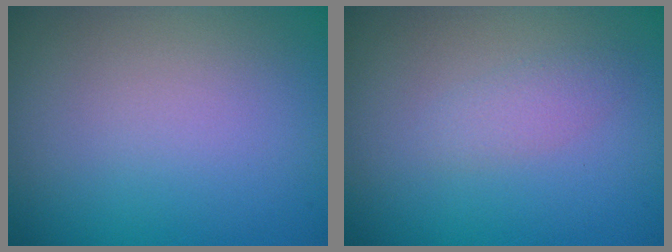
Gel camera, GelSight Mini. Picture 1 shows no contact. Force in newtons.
{"total": 1.3, "press": 1.3, "slide": 0.1}